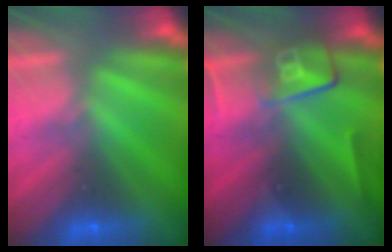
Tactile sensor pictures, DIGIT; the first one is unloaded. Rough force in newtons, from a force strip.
{"total": 2.4}